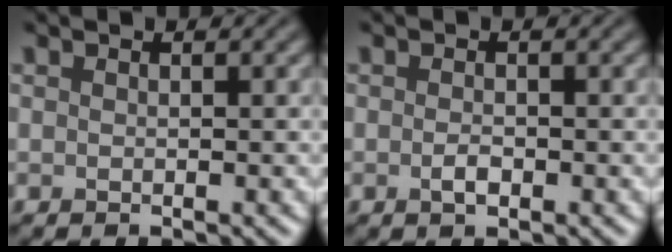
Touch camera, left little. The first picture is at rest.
{"total": 1.1, "force": [-0.4, 0.5, 0.9], "torque": [-0.019, -0.001, -0.008]}